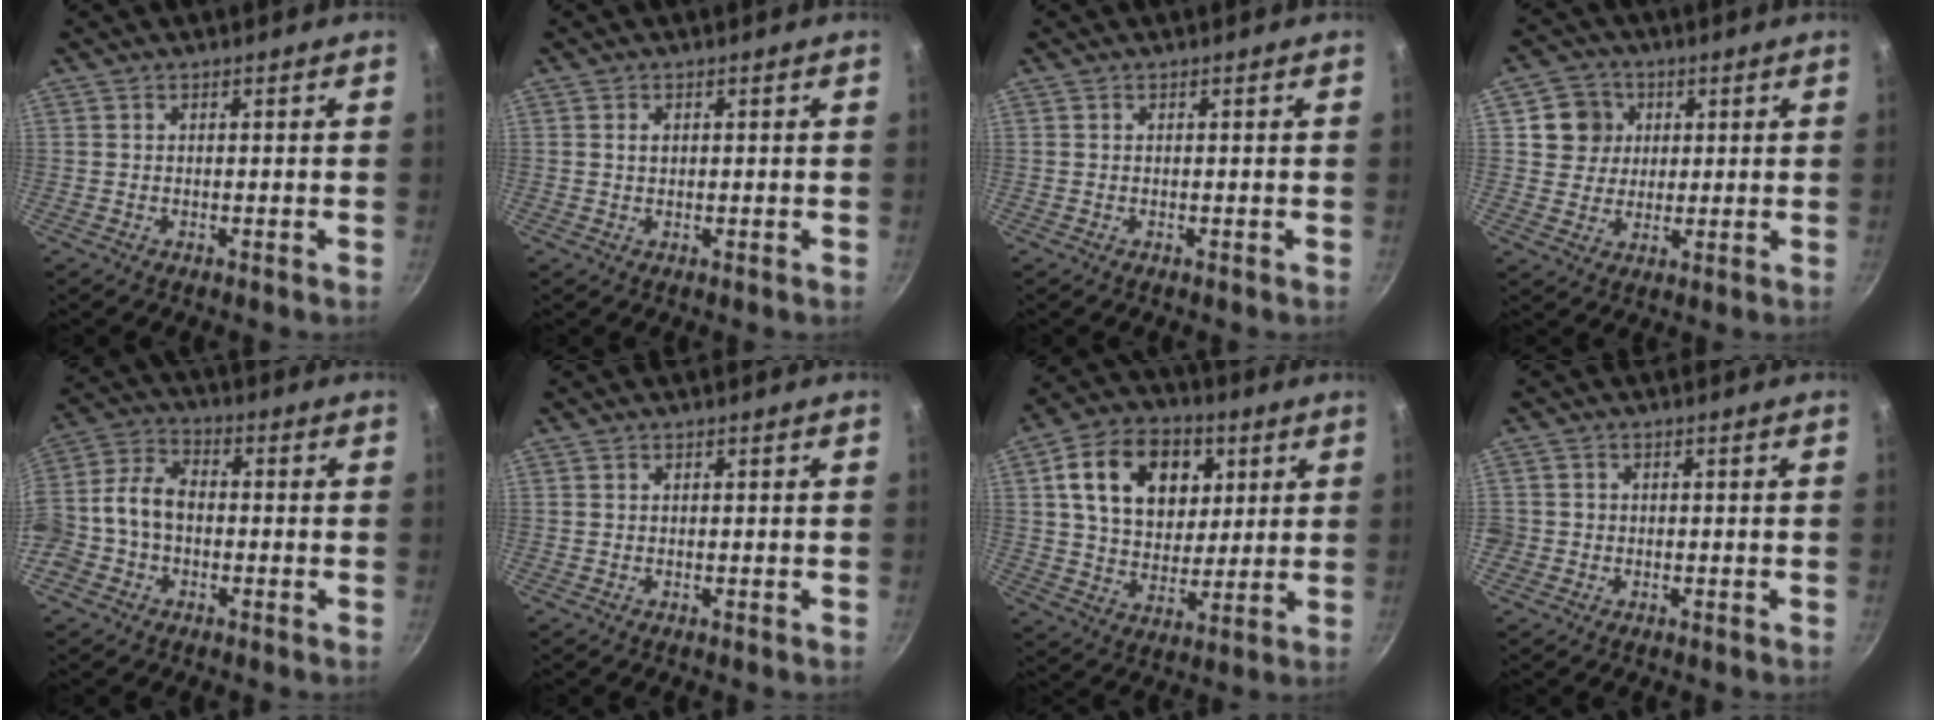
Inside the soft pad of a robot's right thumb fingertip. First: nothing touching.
{"total": 2.1, "force": [0.5, 1.5, 1.4], "torque": [-0.018, 0.002, 0.009]}
{"total": 0.0}
{"total": 7.4, "force": [2.1, 6.8, 2.0], "torque": [0.003, 0.005, 0.031]}
{"total": 11.4, "force": [-1.9, 8.2, 7.7], "torque": [-0.141, 0.041, -0.051]}
{"total": 0.0}
{"total": 18.1, "force": [5.5, 13.2, 11.1], "torque": [-0.158, -0.001, 0.087]}
{"total": 2.3, "force": [-0.6, 2.2, 0.4], "torque": [0.002, 0.008, -0.009]}